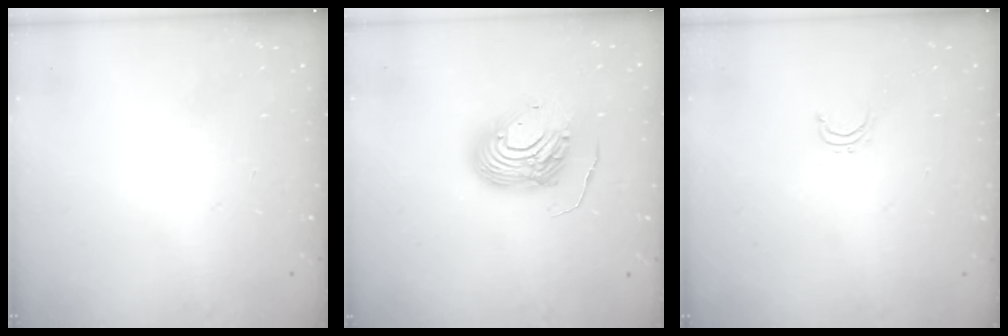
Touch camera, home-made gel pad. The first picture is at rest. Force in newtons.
{"total": 12.0, "press": 12.0, "slide": 1.1}
{"total": 3.6, "press": 3.6, "slide": 0.3}